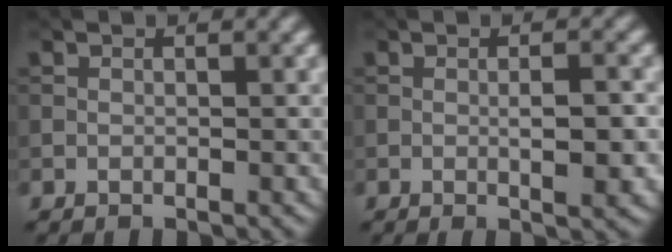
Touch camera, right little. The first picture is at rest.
{"total": 2.8, "force": [-0.2, 0.5, 2.7], "torque": [-0.045, -0.002, -0.001]}